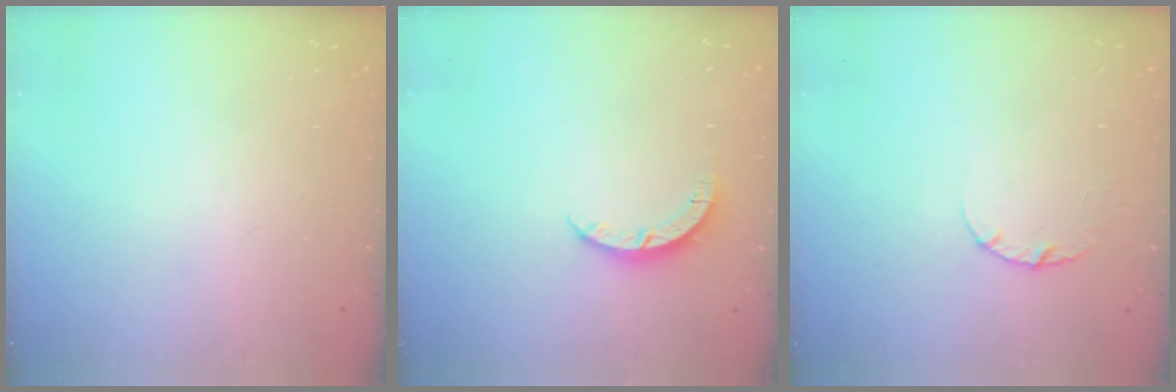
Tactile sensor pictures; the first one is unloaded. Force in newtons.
{"total": 4.0, "press": 4.0, "slide": 0.3}
{"total": 2.6, "press": 2.6, "slide": 0.3}